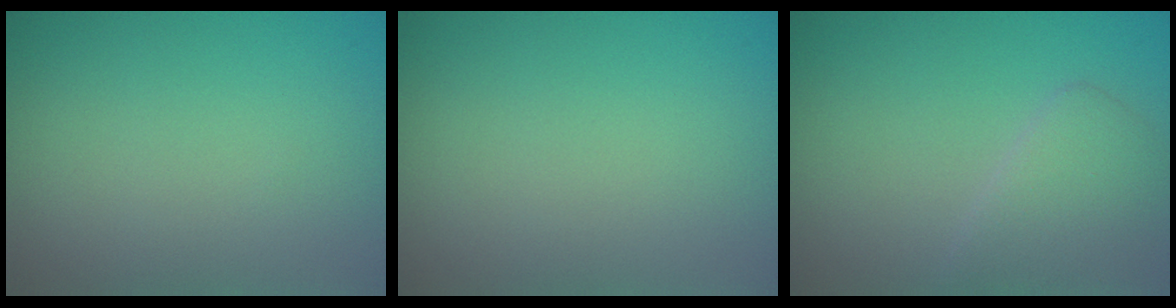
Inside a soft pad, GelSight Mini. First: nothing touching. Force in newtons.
{"total": 0.0}
{"total": 2.7, "press": 2.7, "slide": 0.1}